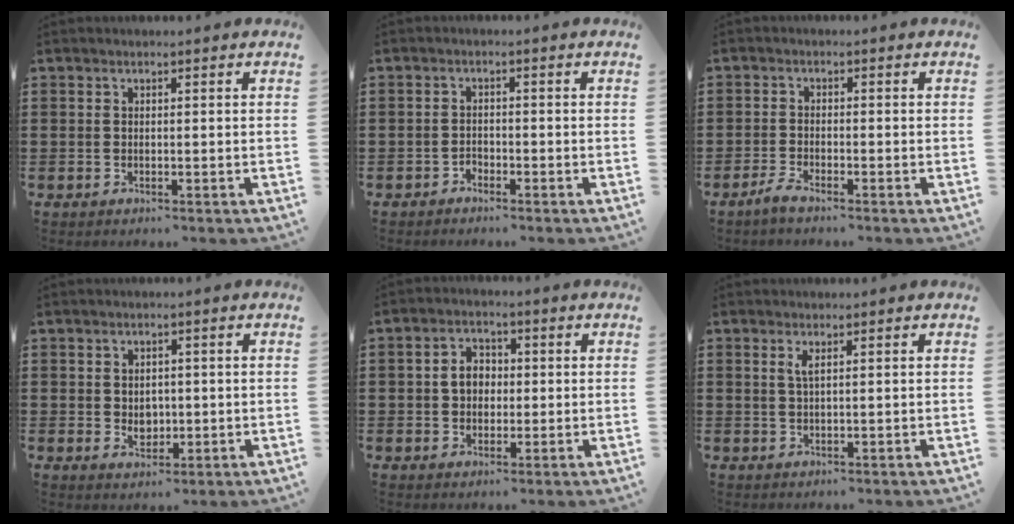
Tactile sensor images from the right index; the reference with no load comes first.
{"total": 1.5, "force": [-1.4, 0.6, 0.0], "torque": [-0.006, 0.004, -0.031]}
{"total": 1.9, "force": [-1.7, 0.1, 0.9], "torque": [-0.031, -0.003, -0.037]}
{"total": 2.6, "force": [0.0, 2.1, 1.6], "torque": [-0.027, 0.005, -0.003]}
{"total": 3.9, "force": [0.0, 3.0, 2.5], "torque": [-0.057, 0.009, -0.003]}
{"total": 1.5, "force": [0.6, 0.1, 1.4], "torque": [-0.030, -0.001, 0.012]}